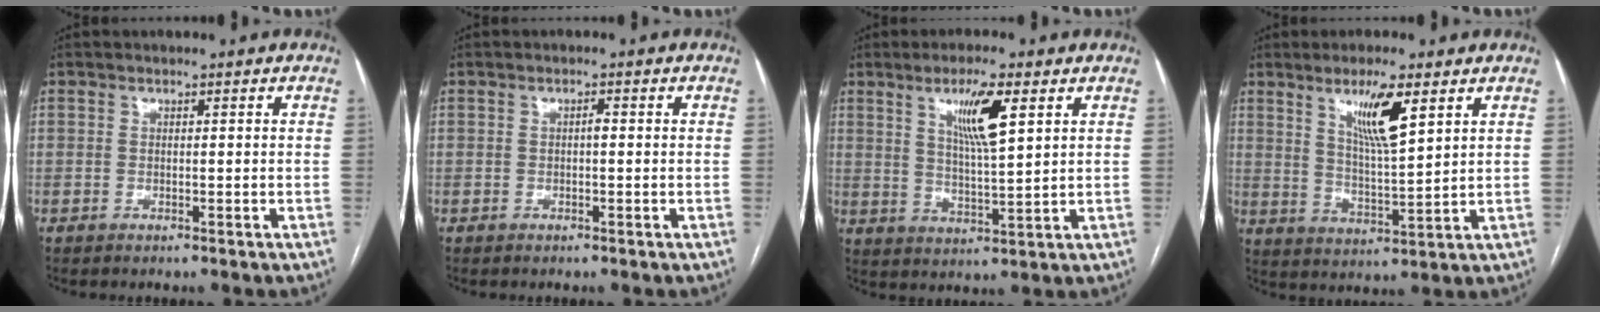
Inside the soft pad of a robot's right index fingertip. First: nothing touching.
{"total": 0.8, "force": [-0.1, 0.2, 0.7], "torque": [-0.011, 0.003, -0.001]}
{"total": 8.0, "force": [3.6, 0.6, 7.1], "torque": [-0.130, -0.005, 0.066]}
{"total": 8.5, "force": [4.4, 0.7, 7.2], "torque": [-0.131, -0.010, 0.083]}